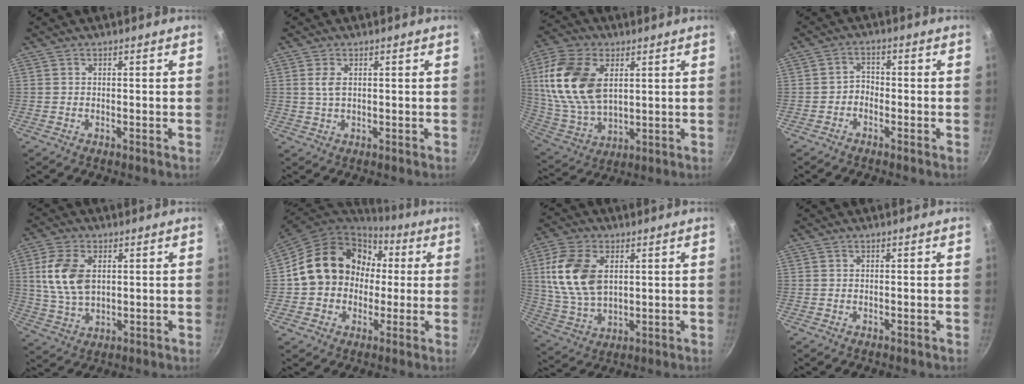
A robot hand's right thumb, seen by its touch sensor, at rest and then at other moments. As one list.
[{"total": 2.5, "force": [0.7, 1.2, 2.1], "torque": [-0.042, -0.003, 0.014]}, {"total": 18.6, "force": [4.8, 11.3, 14.0], "torque": [-0.261, -0.012, 0.100]}, {"total": 2.3, "force": [-1.5, 1.5, 1.0], "torque": [-0.009, 0.023, -0.031]}, {"total": 10.6, "force": [2.2, 6.4, 8.1], "torque": [-0.152, -0.009, 0.044]}, {"total": 18.0, "force": [1.7, 15.4, 9.2], "torque": [-0.123, 0.046, 0.024]}, {"total": 14.3, "force": [3.3, 8.8, 10.7], "torque": [-0.198, -0.009, 0.070]}, {"total": 0.0}]